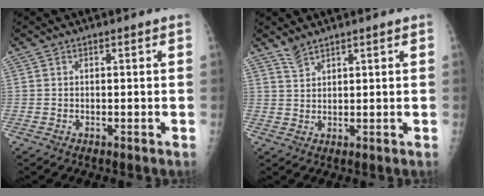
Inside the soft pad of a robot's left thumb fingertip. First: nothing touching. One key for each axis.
{"total": 2.2, "fx": 2.0, "fy": 0.5, "fz": 0.6, "tx": -0.010, "ty": -0.005, "tz": 0.045}